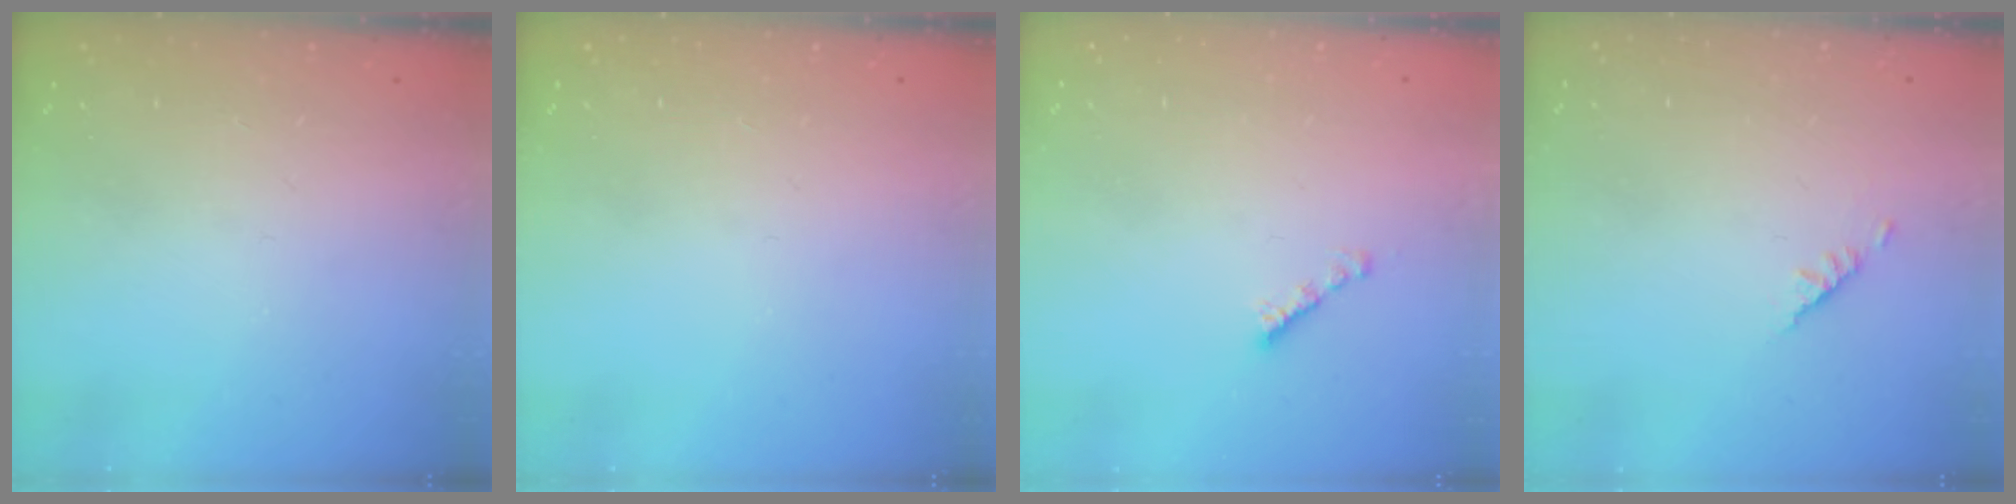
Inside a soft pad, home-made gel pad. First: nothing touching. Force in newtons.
{"total": 0.0}
{"total": 2.1, "press": 2.1, "slide": 0.3}
{"total": 1.9, "press": 1.8, "slide": 0.5}